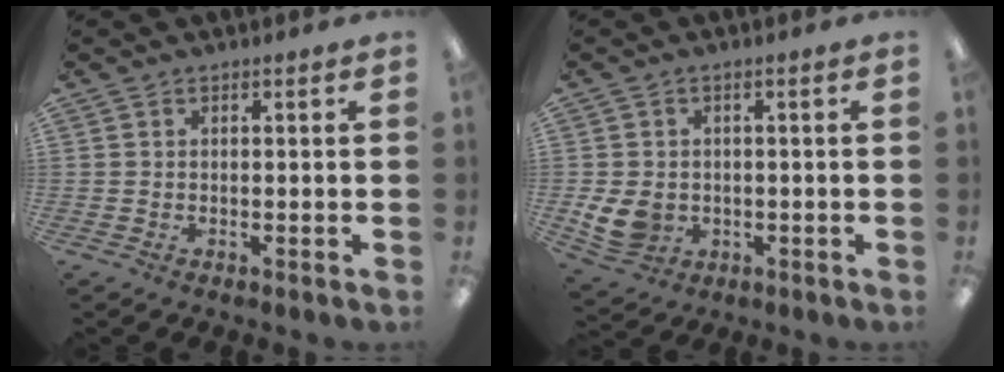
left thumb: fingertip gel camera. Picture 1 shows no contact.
{"total": 6.8, "force": [-0.9, 5.6, 3.7], "torque": [-0.091, 0.002, -0.015]}